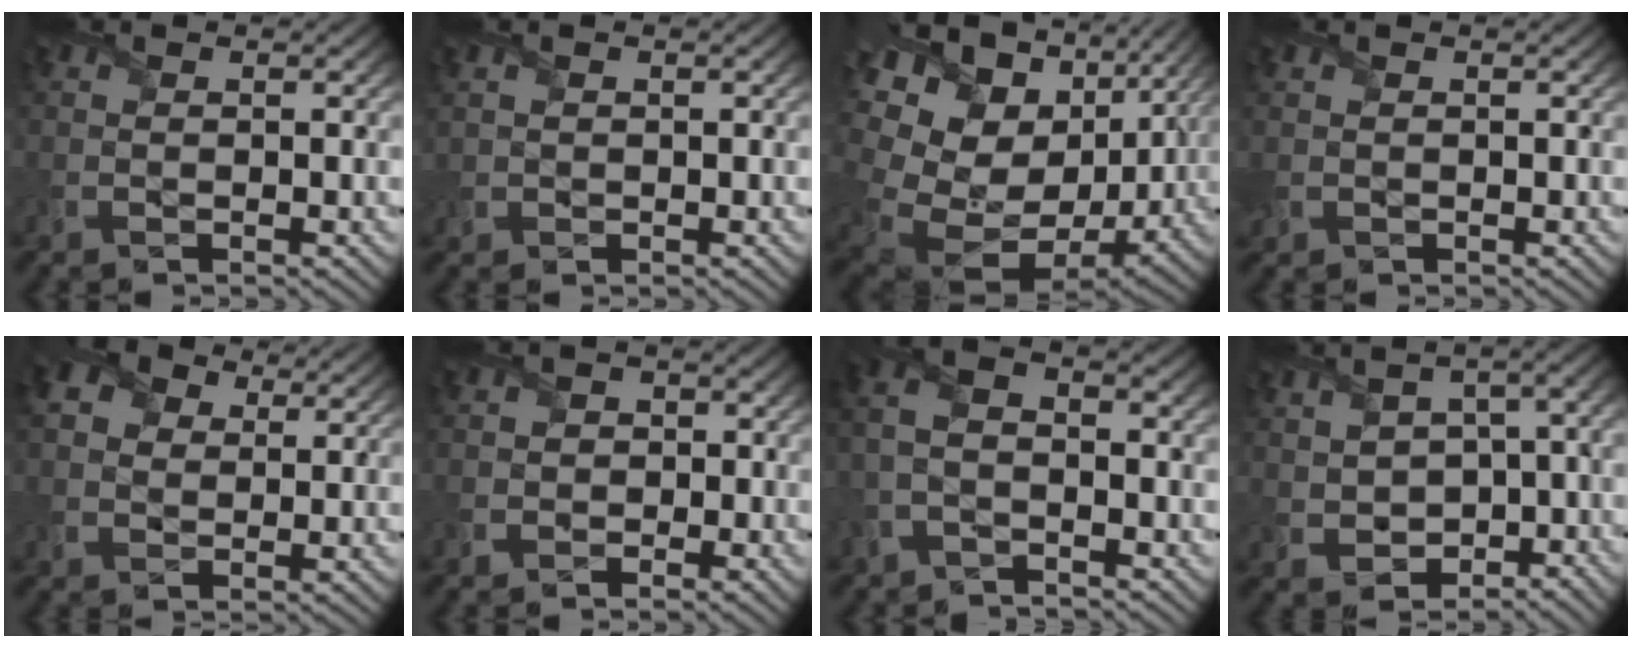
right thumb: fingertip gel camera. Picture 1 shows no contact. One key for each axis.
{"total": 1.0, "fx": 0.5, "fy": 0.7, "fz": 0.4, "tx": -0.018, "ty": -0.001, "tz": 0.012}
{"total": 19.8, "fx": 1.7, "fy": 14.7, "fz": 13.1, "tx": -0.300, "ty": -0.036, "tz": 0.073}
{"total": 0.6, "fx": 0.3, "fy": 0.6, "fz": 0.1, "tx": -0.010, "ty": -0.001, "tz": 0.006}
{"total": 6.4, "fx": 3.2, "fy": 4.3, "fz": 3.4, "tx": -0.102, "ty": 0.007, "tz": 0.054}
{"total": 2.5, "fx": -1.1, "fy": 2.1, "fz": 0.8, "tx": -0.002, "ty": 0.001, "tz": -0.034}
{"total": 6.2, "fx": -1.5, "fy": 3.4, "fz": 5.0, "tx": -0.120, "ty": 0.010, "tz": -0.041}
{"total": 8.2, "fx": -1.3, "fy": 5.2, "fz": 6.2, "tx": -0.122, "ty": -0.017, "tz": -0.015}